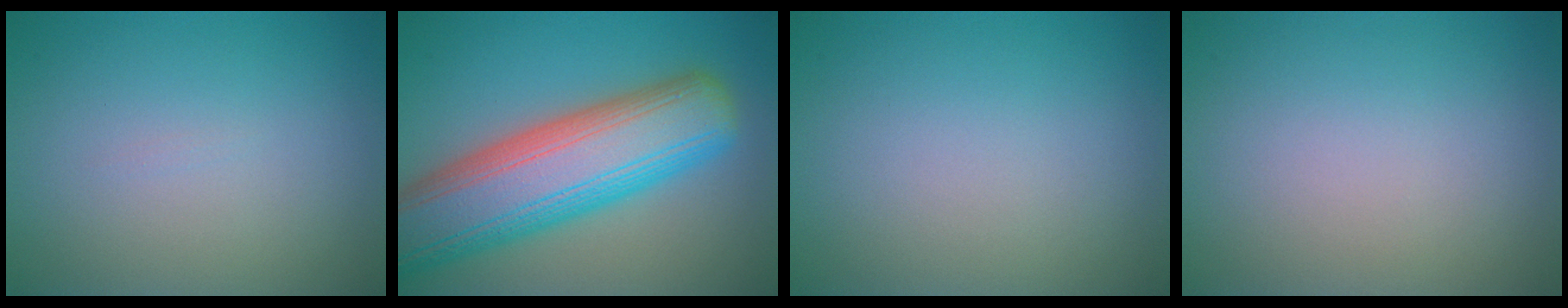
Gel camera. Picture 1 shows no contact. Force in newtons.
{"total": 12.5, "press": 12.4, "slide": 0.7}
{"total": 0.0}
{"total": 0.0}